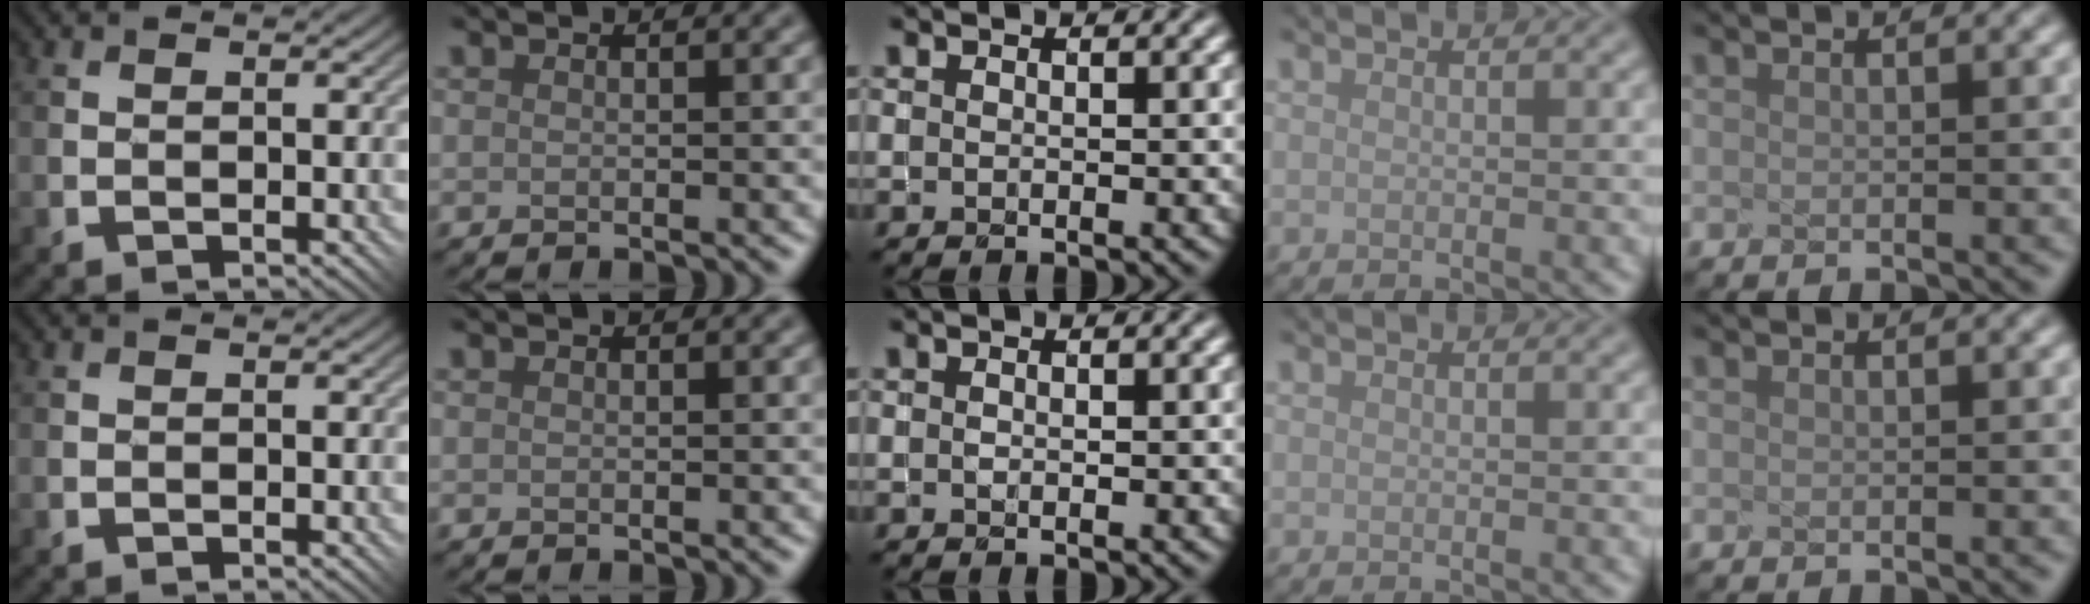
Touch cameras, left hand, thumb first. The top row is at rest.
{}